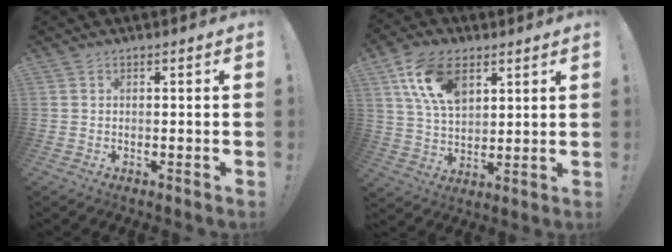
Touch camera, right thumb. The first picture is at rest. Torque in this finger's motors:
{"motor_torque": [1.82, 2.76, 0.40, -0.24, 0.31]}